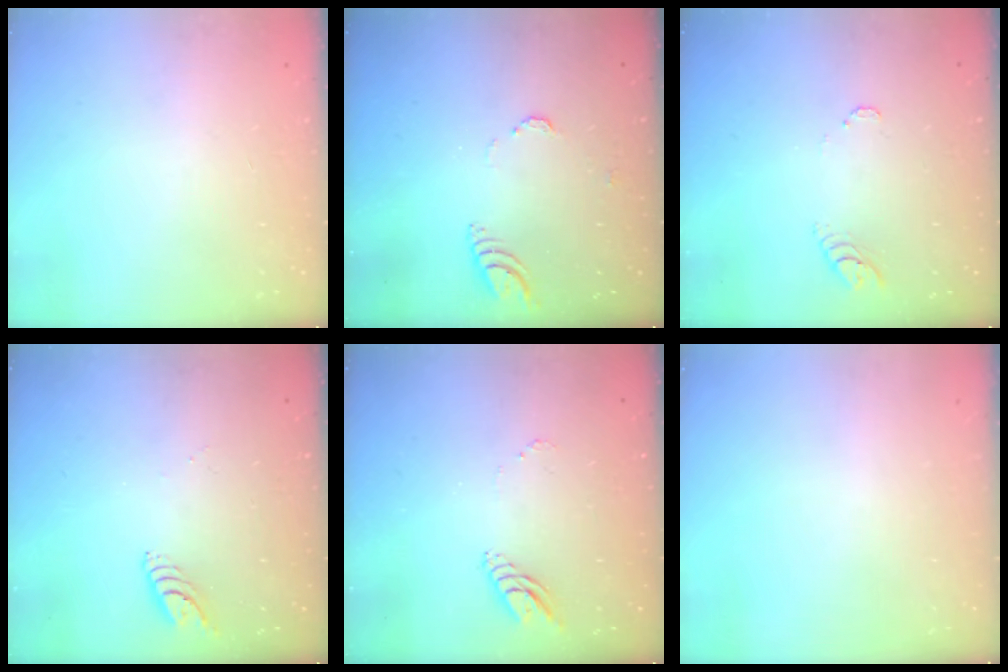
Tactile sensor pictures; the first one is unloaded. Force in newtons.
{"total": 4.8, "press": 4.8, "slide": 0.6}
{"total": 3.7, "press": 3.7, "slide": 0.2}
{"total": 5.8, "press": 5.8, "slide": 0.5}
{"total": 6.2, "press": 6.2, "slide": 0.5}
{"total": 0.0}